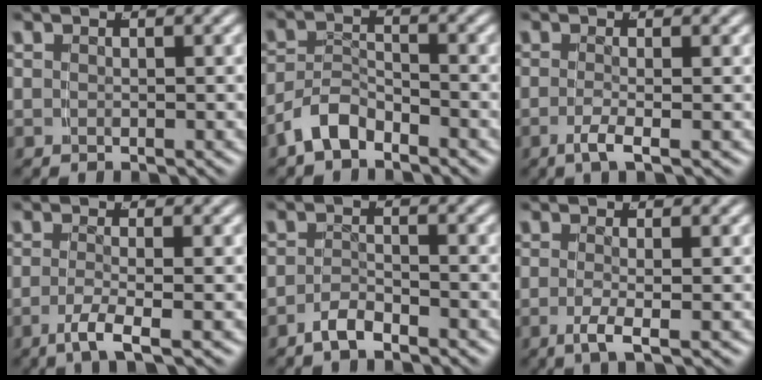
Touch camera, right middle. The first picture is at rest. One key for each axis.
{"total": 3.6, "fx": -2.8, "fy": 1.6, "fz": 1.5, "tx": -0.022, "ty": 0.001, "tz": -0.052}
{"total": 2.0, "fx": -1.0, "fy": -0.2, "fz": 1.7, "tx": -0.045, "ty": -0.010, "tz": -0.017}
{"total": 2.9, "fx": -1.5, "fy": 0.1, "fz": 2.5, "tx": -0.058, "ty": -0.016, "tz": -0.021}
{"total": 2.1, "fx": -1.9, "fy": 0.3, "fz": 0.9, "tx": -0.016, "ty": 0.001, "tz": -0.038}
{"total": 2.2, "fx": -0.9, "fy": -0.1, "fz": 2.0, "tx": -0.054, "ty": -0.013, "tz": -0.012}